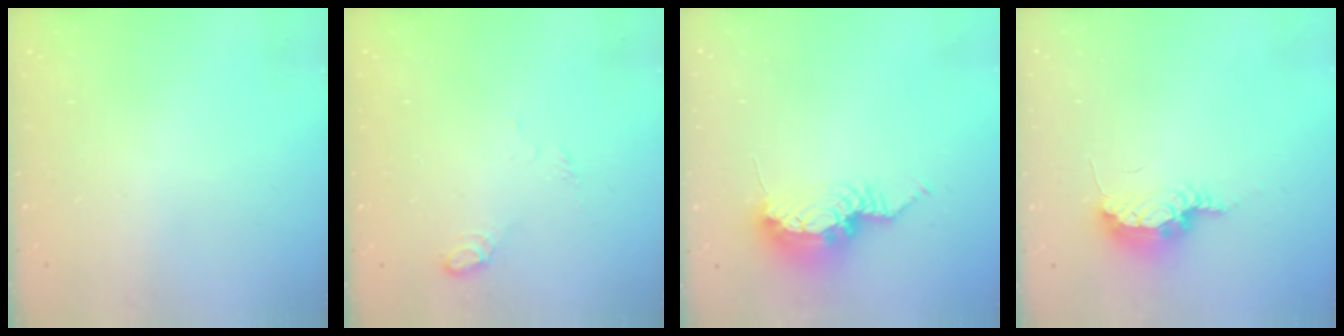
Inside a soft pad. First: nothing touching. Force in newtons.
{"total": 4.8, "press": 4.8, "slide": 0.7}
{"total": 10.8, "press": 10.4, "slide": 2.8}
{"total": 7.8, "press": 7.6, "slide": 1.9}